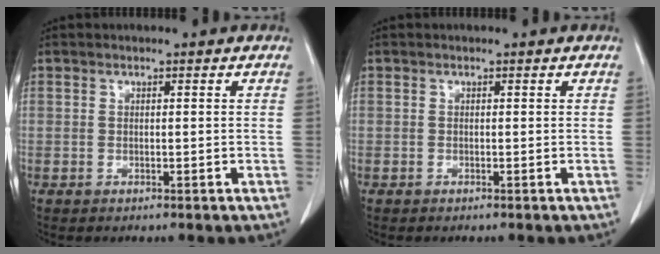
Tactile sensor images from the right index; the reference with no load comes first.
{"total": 0.0}